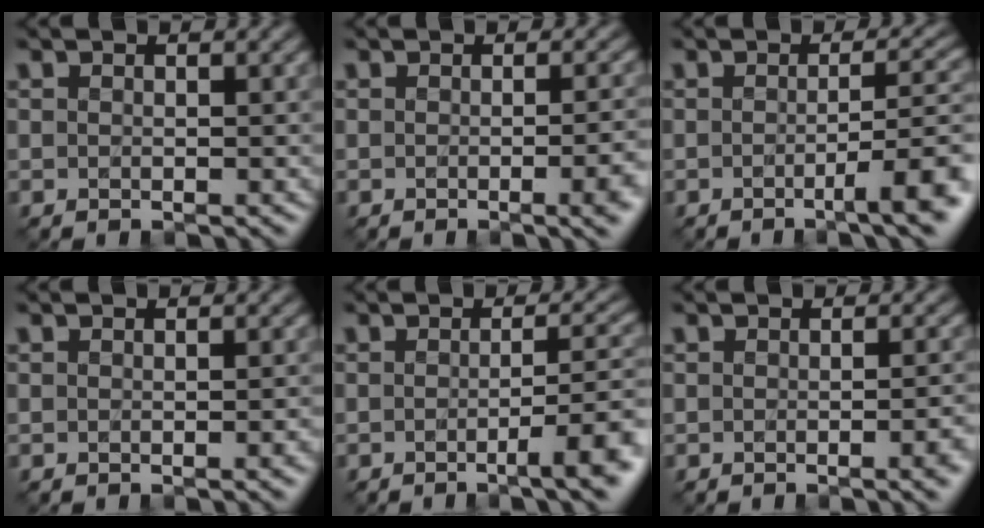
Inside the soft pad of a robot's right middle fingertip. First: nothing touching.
{"total": 4.8, "force": [-1.1, 1.8, 4.3], "torque": [-0.032, -0.007, -0.008]}
{"total": 5.5, "force": [-1.7, 1.0, 5.1], "torque": [-0.062, 0.001, -0.029]}
{"total": 1.8, "force": [-0.4, 0.7, 1.6], "torque": [-0.005, 0.000, 0.001]}
{"total": 5.0, "force": [-1.6, 1.0, 4.6], "torque": [-0.056, 0.001, -0.029]}
{"total": 3.4, "force": [-0.9, 1.2, 3.1], "torque": [-0.024, -0.004, -0.007]}